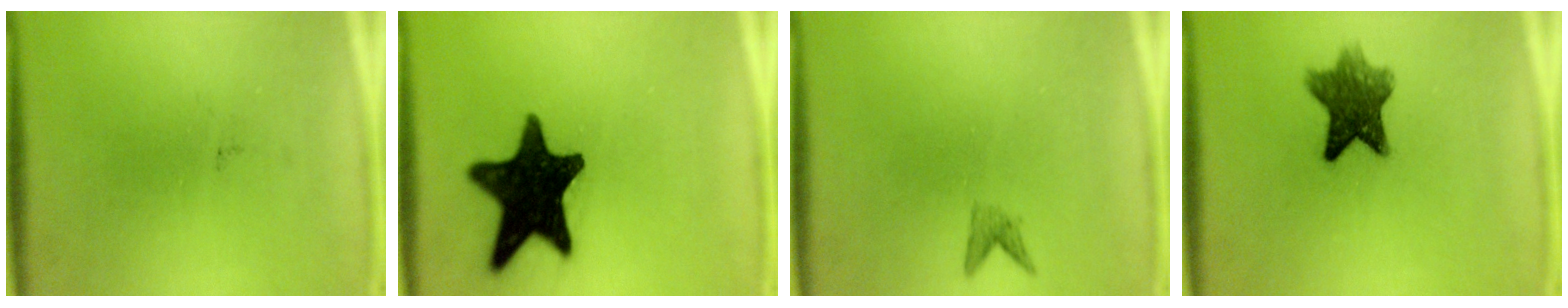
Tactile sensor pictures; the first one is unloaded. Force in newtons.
{"total": 17.2}
{"total": 1.1}
{"total": 8.1}